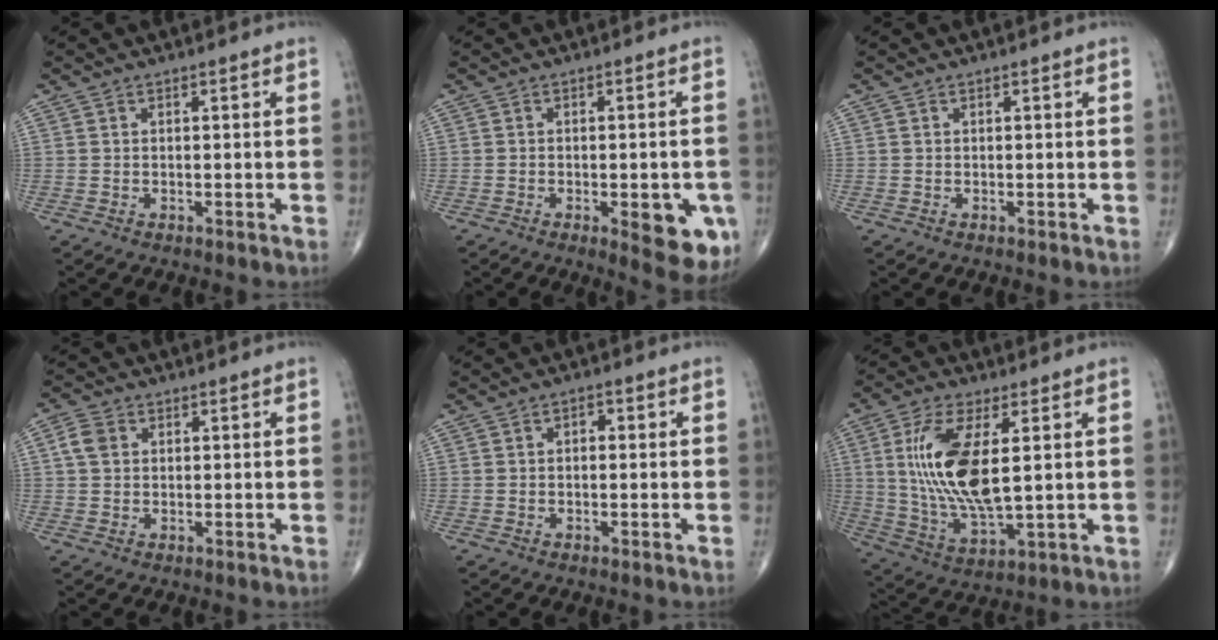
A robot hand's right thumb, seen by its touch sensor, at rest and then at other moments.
{"total": 10.0, "force": [-3.3, 3.7, 8.6], "torque": [-0.083, -0.002, -0.032]}
{"total": 0.0}
{"total": 3.4, "force": [0.8, 2.7, 2.0], "torque": [-0.039, 0.008, 0.012]}
{"total": 1.3, "force": [0.2, 0.9, 1.0], "torque": [-0.008, 0.006, -0.003]}
{"total": 15.5, "force": [2.8, 5.9, 14.1], "torque": [-0.289, -0.022, 0.061]}